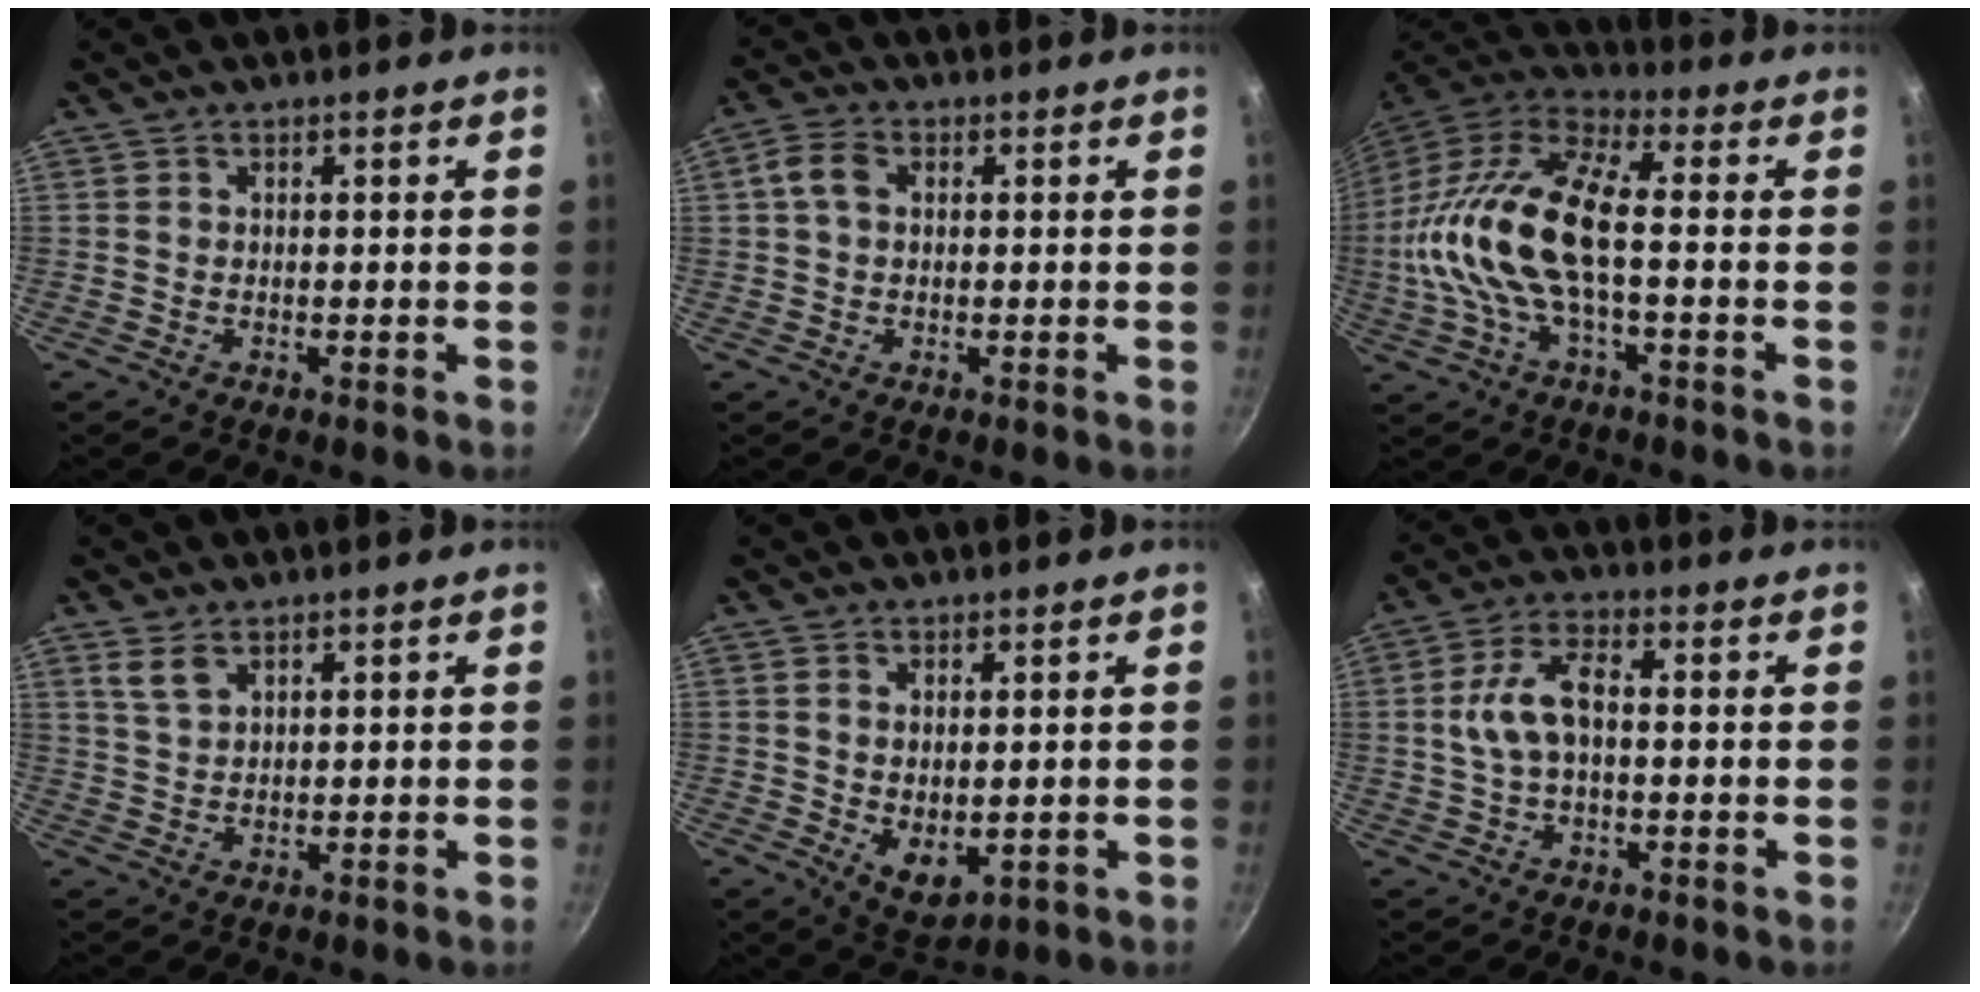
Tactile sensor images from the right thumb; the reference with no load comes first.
{"total": 4.2, "force": [0.7, 3.1, 2.8], "torque": [-0.052, 0.010, 0.004]}
{"total": 18.3, "force": [-1.3, 7.6, 16.6], "torque": [-0.331, 0.029, -0.039]}
{"total": 3.4, "force": [2.2, 1.7, 2.0], "torque": [-0.036, -0.011, 0.047]}
{"total": 5.8, "force": [0.4, 3.5, 4.6], "torque": [-0.066, -0.021, 0.021]}
{"total": 7.9, "force": [0.0, 4.2, 6.7], "torque": [-0.130, 0.025, -0.005]}